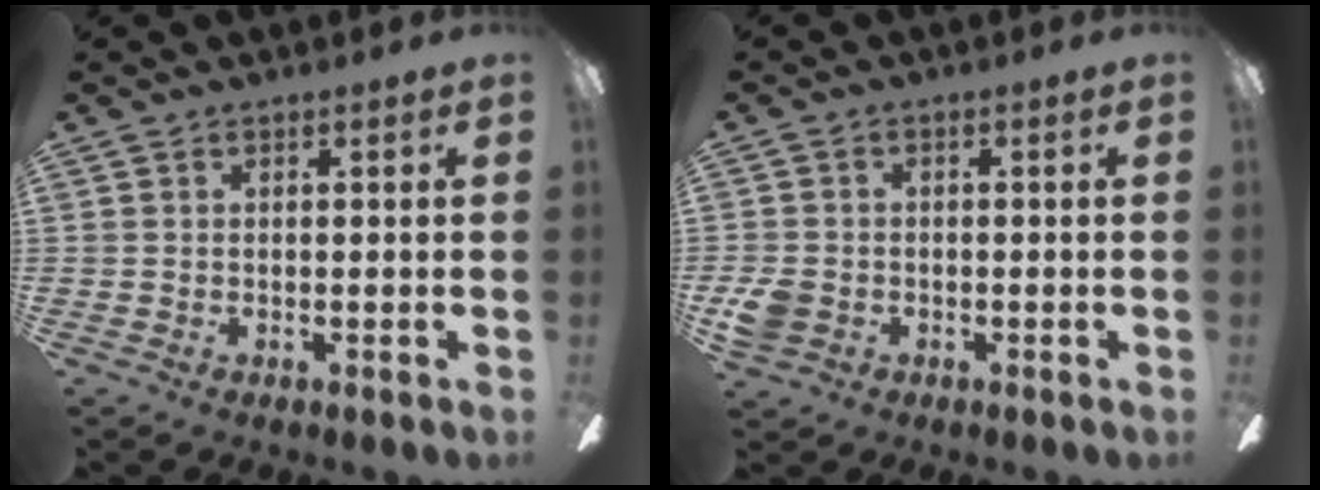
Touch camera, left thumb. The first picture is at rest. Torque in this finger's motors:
{"motor_torque": [-0.24, 0.46, 0.15, -0.15, 0.02]}